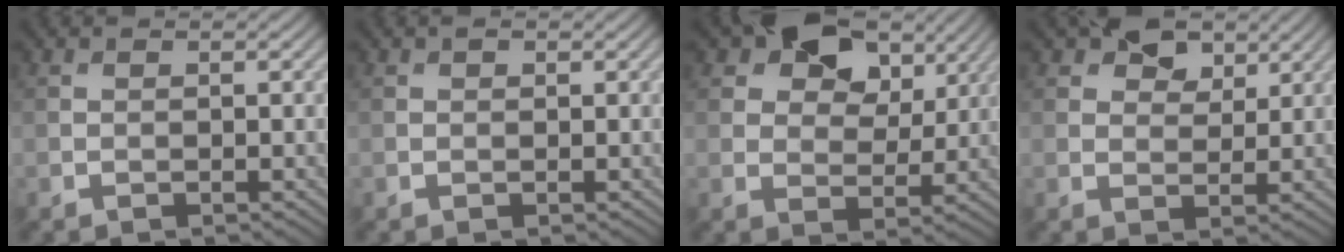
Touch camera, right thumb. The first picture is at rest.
{"total": 0.5, "force": [0.3, 0.3, 0.3], "torque": [-0.002, -0.002, 0.003]}
{"total": 10.2, "force": [5.6, 6.4, 5.6], "torque": [-0.094, 0.006, 0.081]}
{"total": 5.2, "force": [3.2, 3.2, 2.6], "torque": [-0.040, 0.001, 0.051]}